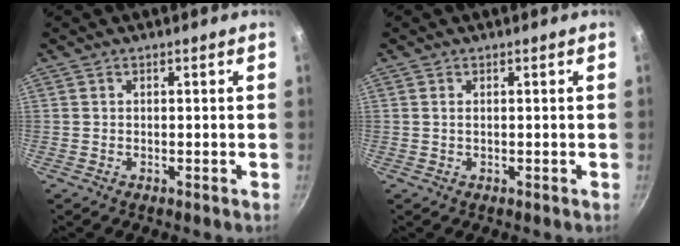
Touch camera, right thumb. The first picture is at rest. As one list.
[{"total": 0.6, "force": [0.1, 0.3, 0.5], "torque": [-0.010, 0.000, 0.003]}]